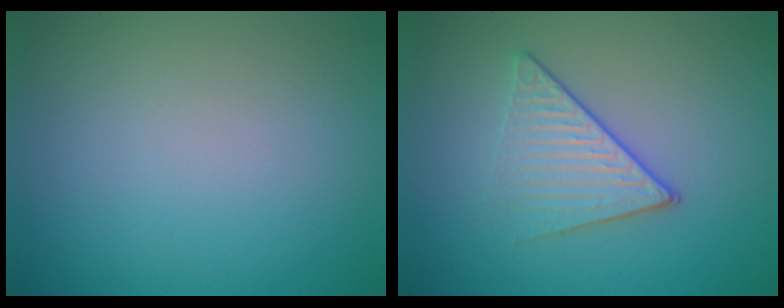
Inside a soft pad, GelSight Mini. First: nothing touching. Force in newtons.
{"total": 3.5, "press": 2.8, "slide": 2.1}